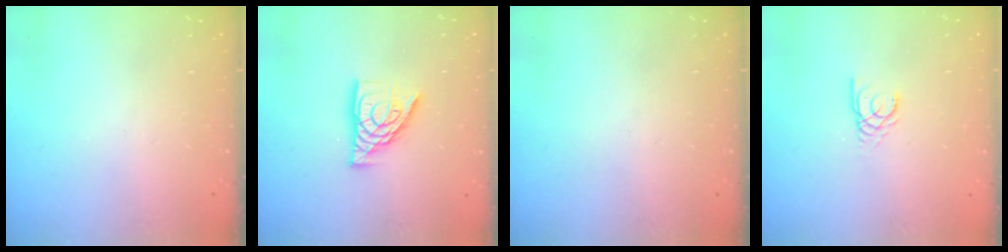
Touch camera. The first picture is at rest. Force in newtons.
{"total": 12.1, "press": 12.0, "slide": 1.4}
{"total": 0.0}
{"total": 2.9, "press": 2.9, "slide": 0.3}